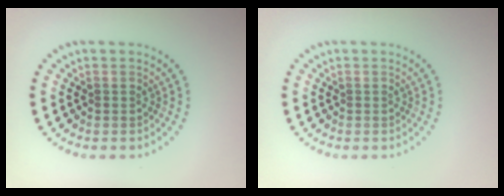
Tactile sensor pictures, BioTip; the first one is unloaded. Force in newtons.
{"total": 0.0}